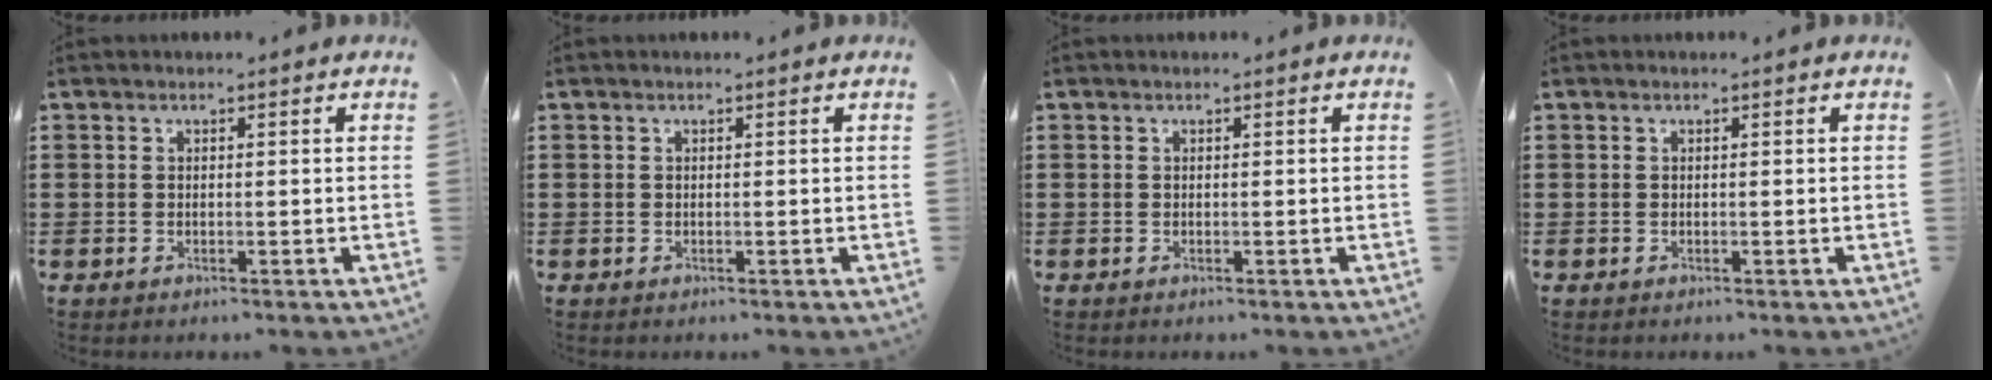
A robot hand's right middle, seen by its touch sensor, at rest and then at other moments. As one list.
[{"total": 0.0}, {"total": 0.0}, {"total": 0.0}]